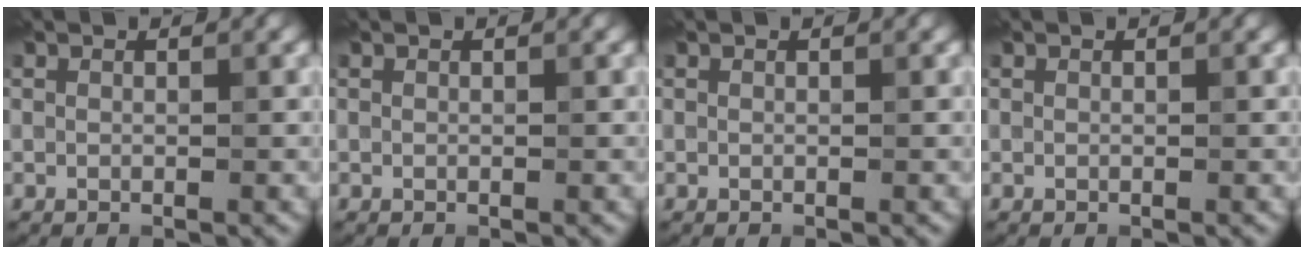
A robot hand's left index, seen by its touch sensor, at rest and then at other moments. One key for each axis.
{"total": 0.0}
{"total": 0.0}
{"total": 0.0}